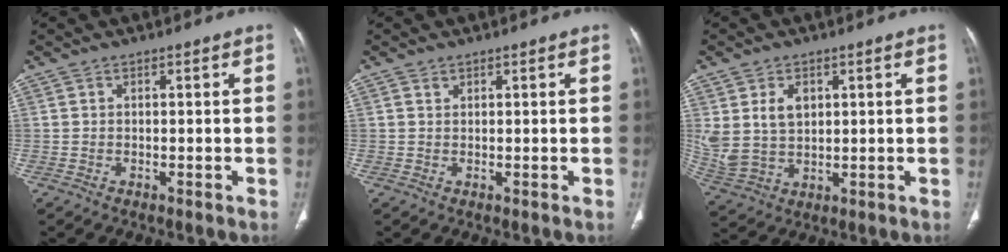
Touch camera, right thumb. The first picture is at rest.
{"total": 0.6, "force": [0.5, 0.4, 0.2], "torque": [-0.002, -0.002, 0.008]}
{"total": 8.5, "force": [2.4, 5.9, 5.6], "torque": [-0.103, -0.006, 0.062]}